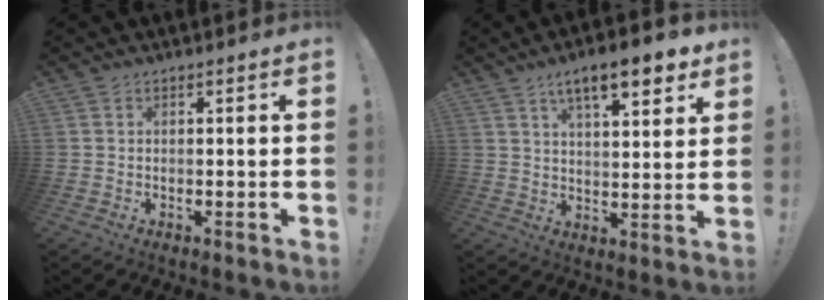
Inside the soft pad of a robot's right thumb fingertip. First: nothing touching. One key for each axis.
{"total": 11.9, "fx": 7.3, "fy": 3.2, "fz": 8.9, "tx": -0.125, "ty": -0.038, "tz": 0.116}